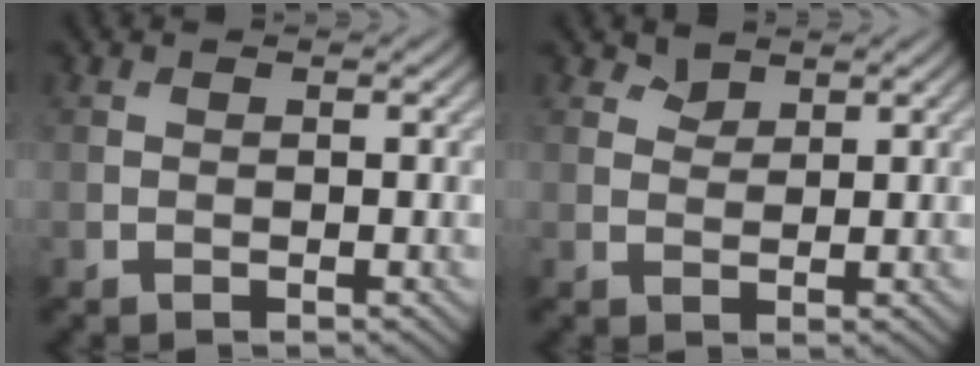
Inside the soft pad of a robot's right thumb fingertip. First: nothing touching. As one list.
[{"total": 1.5, "force": [1.3, 0.7, 0.3], "torque": [-0.005, -0.004, 0.028]}]